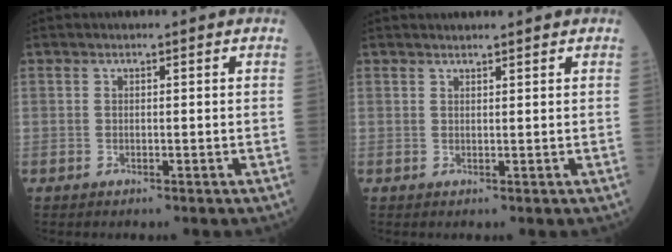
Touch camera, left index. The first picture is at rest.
{"total": 2.6, "force": [2.5, 0.0, 0.7], "torque": [-0.009, 0.017, 0.035]}